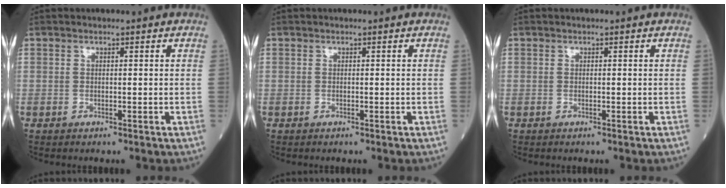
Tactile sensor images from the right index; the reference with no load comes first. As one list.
[{"total": 0.0}, {"total": 0.0}]